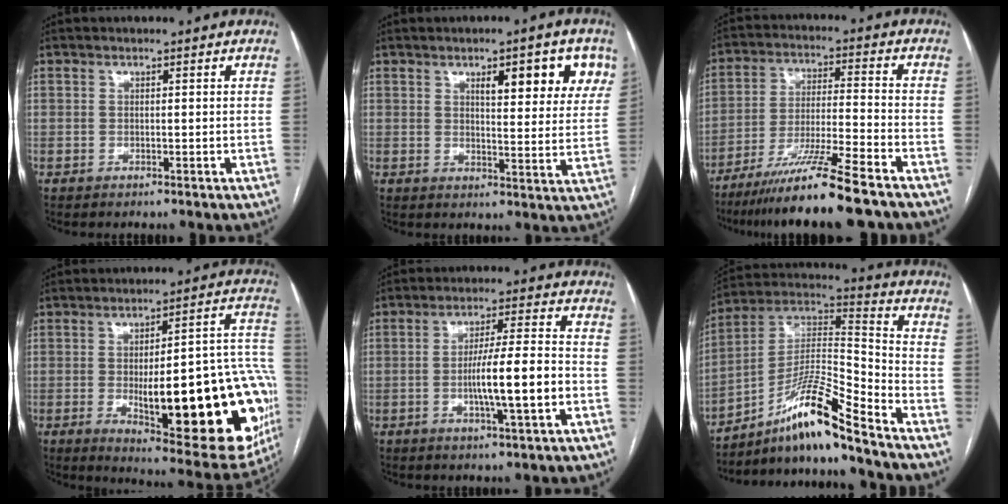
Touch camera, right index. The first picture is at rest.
{"total": 10.1, "force": [4.9, 2.7, 8.4], "torque": [-0.100, 0.006, 0.063]}
{"total": 14.3, "force": [-11.2, -1.0, 8.9], "torque": [-0.156, -0.030, -0.190]}
{"total": 29.1, "force": [-6.0, 7.3, 27.5], "torque": [-0.271, 0.010, -0.064]}
{"total": 9.8, "force": [-2.4, 0.4, 9.5], "torque": [-0.160, 0.005, -0.041]}
{"total": 14.0, "force": [-10.6, -0.4, 9.1], "torque": [-0.170, 0.017, -0.190]}